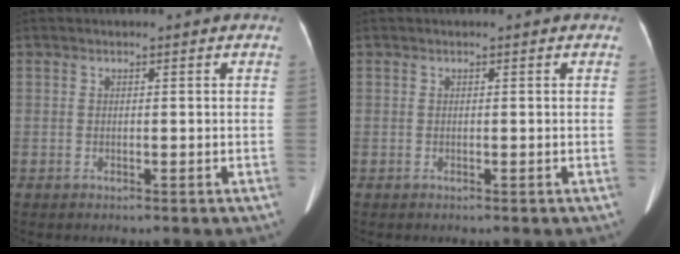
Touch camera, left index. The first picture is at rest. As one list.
[{"total": 0.0}]